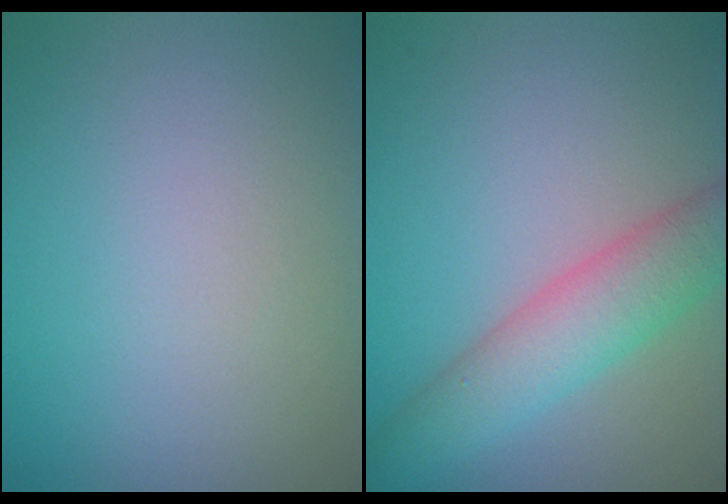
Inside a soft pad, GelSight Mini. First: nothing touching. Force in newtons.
{"total": 5.0, "press": 5.0, "slide": 0.2}